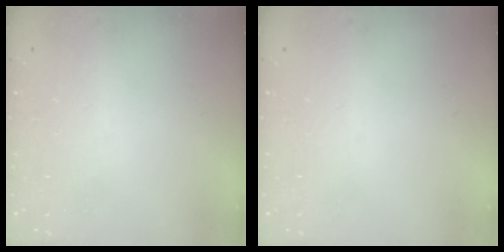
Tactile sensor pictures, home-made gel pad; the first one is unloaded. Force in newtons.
{"total": 0.0}